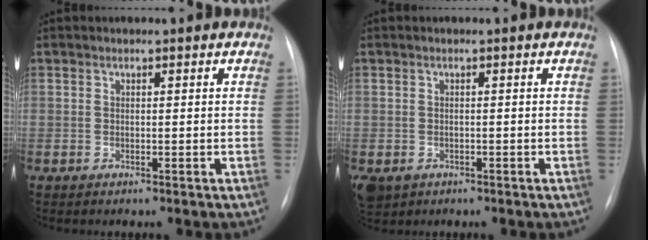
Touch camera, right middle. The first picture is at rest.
{"total": 4.8, "force": [-2.5, 3.8, 1.6], "torque": [-0.038, -0.002, -0.033]}